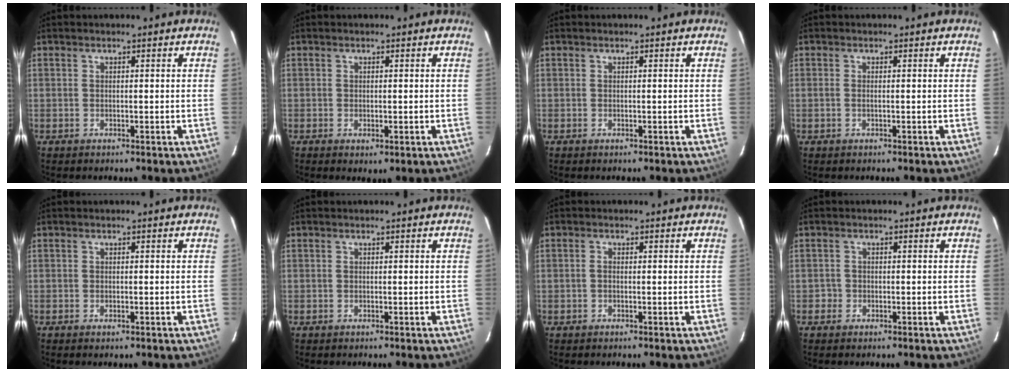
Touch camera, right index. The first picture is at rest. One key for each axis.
{"total": 1.6, "fx": -0.2, "fy": 0.7, "fz": 1.4, "tx": -0.023, "ty": -0.008, "tz": -0.003}
{"total": 0.0}
{"total": 0.6, "fx": -0.1, "fy": 0.0, "fz": 0.6, "tx": -0.011, "ty": 0.002, "tz": -0.003}
{"total": 0.6, "fx": -0.3, "fy": 0.2, "fz": 0.5, "tx": -0.006, "ty": -0.002, "tz": -0.005}
{"total": 0.0}
{"total": 0.6, "fx": -0.1, "fy": 0.4, "fz": 0.4, "tx": -0.005, "ty": 0.004, "tz": -0.003}
{"total": 1.5, "fx": -0.8, "fy": 1.2, "fz": 0.0, "tx": -0.002, "ty": 0.003, "tz": -0.014}